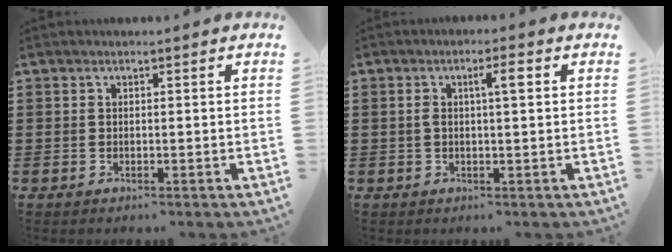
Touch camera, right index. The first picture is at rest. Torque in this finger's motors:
{"motor_torque": [0.52, -0.17, 0.12, 0.03]}